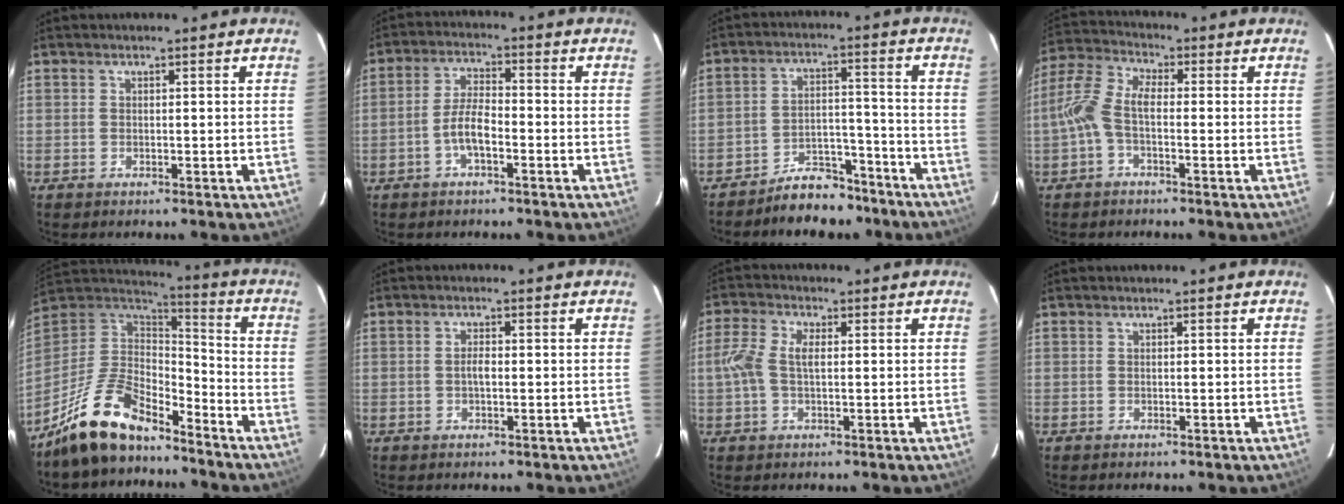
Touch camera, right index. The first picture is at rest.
{"total": 5.2, "force": [-2.3, 1.6, 4.4], "torque": [-0.093, 0.010, -0.043]}
{"total": 9.5, "force": [-8.0, 4.3, 2.6], "torque": [-0.053, 0.036, -0.110]}
{"total": 6.8, "force": [-1.6, 3.1, 5.9], "torque": [-0.138, 0.019, -0.038]}
{"total": 17.0, "force": [-13.1, 6.5, 8.6], "torque": [-0.197, -0.001, -0.242]}
{"total": 1.8, "force": [-0.2, 0.7, 1.6], "torque": [-0.031, 0.004, -0.006]}
{"total": 6.0, "force": [0.2, 3.0, 5.1], "torque": [-0.111, 0.012, 0.000]}
{"total": 0.0}